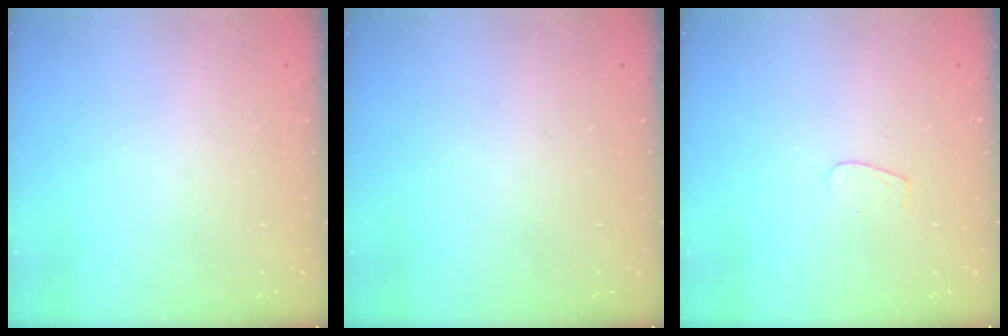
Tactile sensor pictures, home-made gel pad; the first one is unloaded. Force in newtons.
{"total": 0.0}
{"total": 3.6, "press": 3.6, "slide": 0.3}